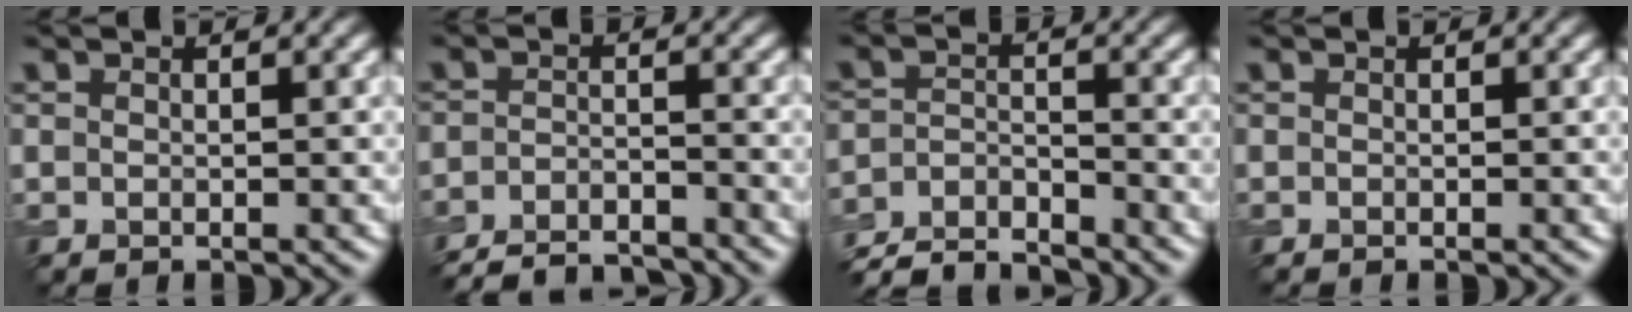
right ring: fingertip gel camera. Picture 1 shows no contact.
{"total": 5.8, "force": [-5.3, 1.2, 1.9], "torque": [-0.033, -0.009, -0.092]}
{"total": 5.6, "force": [-5.3, 1.2, 1.5], "torque": [-0.029, -0.010, -0.105]}
{"total": 0.0}